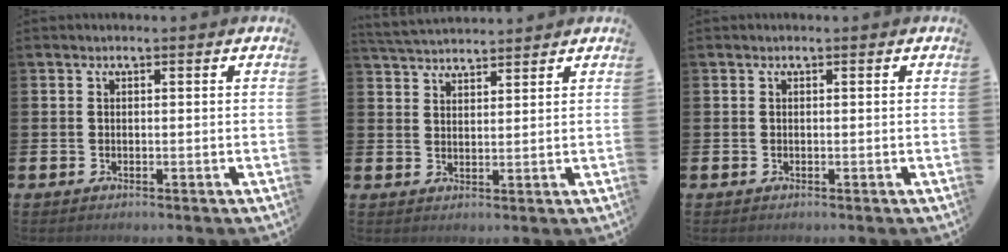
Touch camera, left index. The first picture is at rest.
{"total": 3.9, "force": [3.9, 0.4, 0.4], "torque": [-0.022, -0.017, 0.072]}
{"total": 0.0}